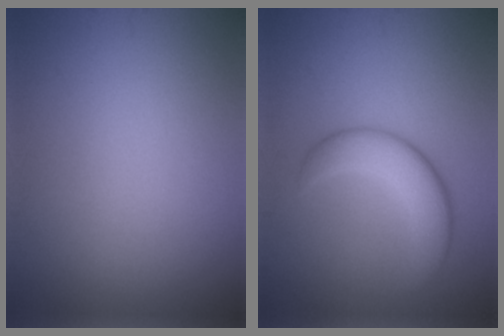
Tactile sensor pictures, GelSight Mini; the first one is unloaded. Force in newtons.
{"total": 4.6, "press": 4.6, "slide": 0.2}